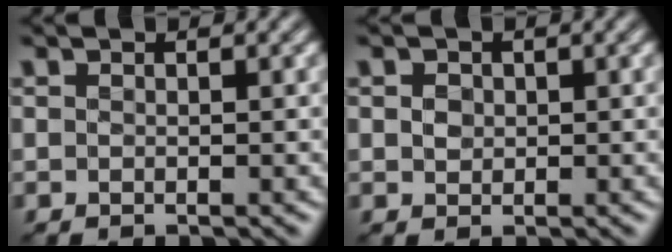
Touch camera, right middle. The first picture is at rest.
{"total": 0.9, "force": [0.2, 0.8, 0.4], "torque": [-0.009, 0.001, 0.003]}